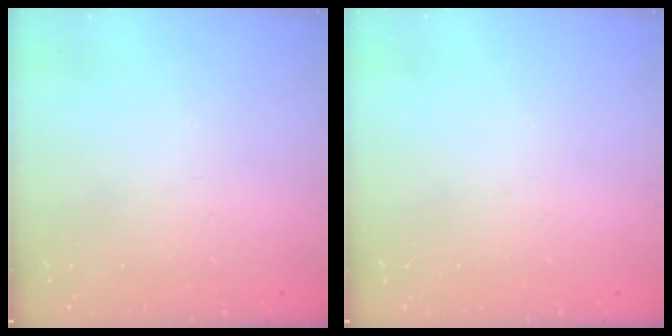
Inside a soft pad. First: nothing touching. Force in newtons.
{"total": 0.0}